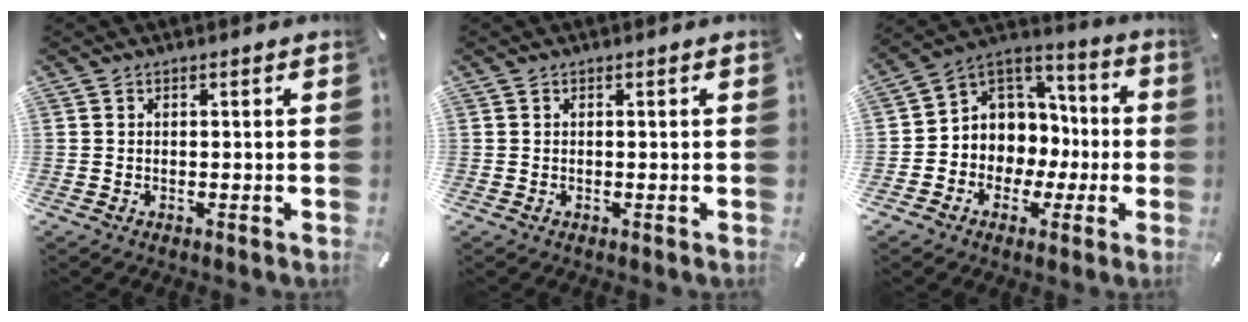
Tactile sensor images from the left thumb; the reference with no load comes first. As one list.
[{"total": 0.0}, {"total": 8.2, "force": [0.0, 8.2, 0.0], "torque": [-0.006, -0.019, 0.010]}]